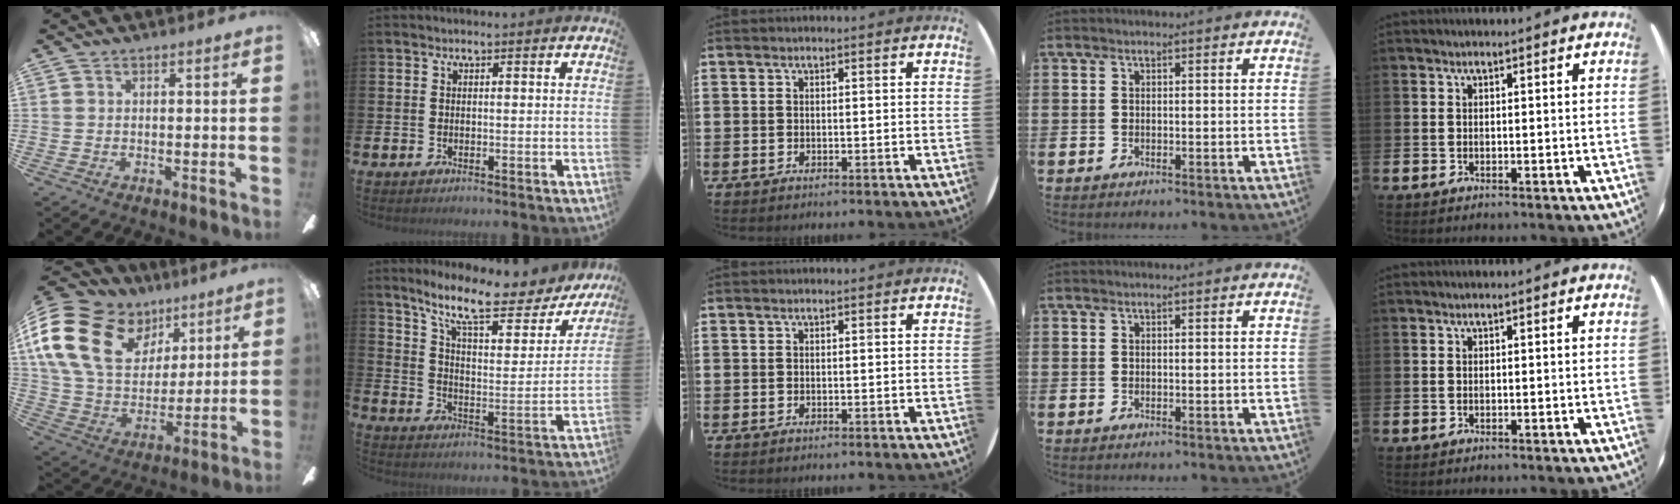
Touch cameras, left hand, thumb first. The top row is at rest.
{"thumb": {"total": 23.2, "force": [10.4, 15.7, 13.5], "torque": [-0.279, -0.034, 0.190]}, "index": {"total": 11.4, "force": [9.3, 2.4, 6.2], "torque": [-0.145, -0.051, 0.156]}}